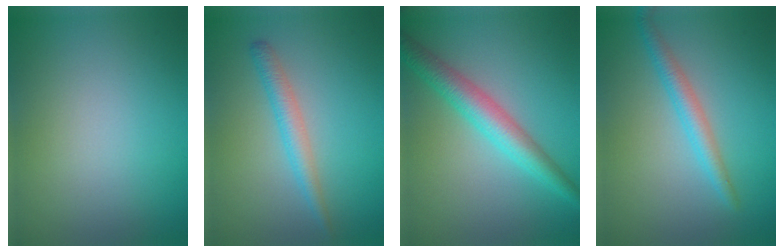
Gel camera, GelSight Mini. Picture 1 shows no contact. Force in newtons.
{"total": 2.2, "press": 2.2, "slide": 0.1}
{"total": 4.3, "press": 4.3, "slide": 0.1}
{"total": 2.4, "press": 2.4, "slide": 0.1}